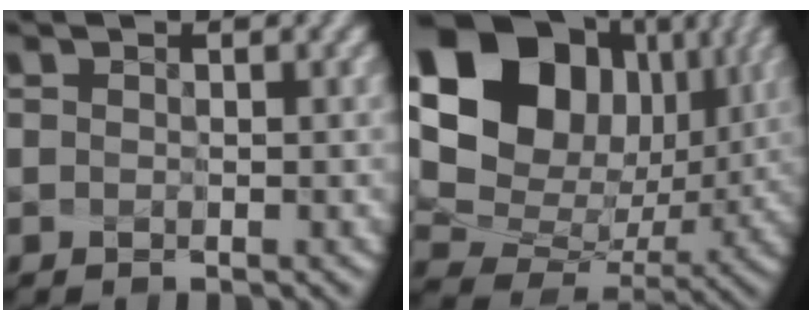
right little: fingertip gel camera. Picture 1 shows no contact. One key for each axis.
{"total": 18.7, "fx": 6.2, "fy": 14.9, "fz": 9.5, "tx": -0.222, "ty": 0.027, "tz": 0.134}